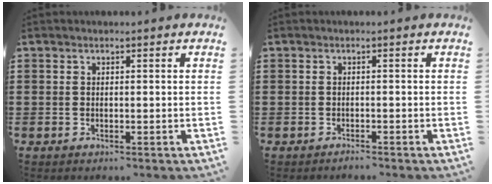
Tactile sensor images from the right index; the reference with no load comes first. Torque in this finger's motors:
{"motor_torque": [-0.55, 1.59, -1.05, -0.17]}